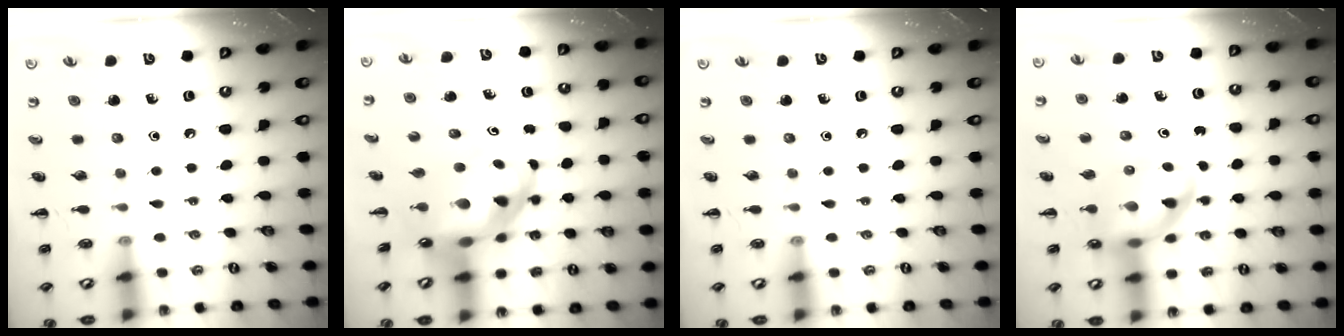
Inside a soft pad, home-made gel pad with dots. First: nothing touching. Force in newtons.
{"total": 9.5, "press": 9.1, "slide": 2.7}
{"total": 0.0}
{"total": 12.5, "press": 11.9, "slide": 3.5}